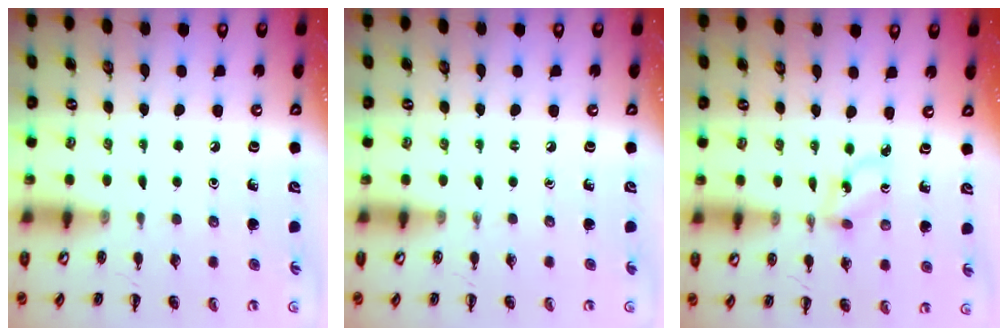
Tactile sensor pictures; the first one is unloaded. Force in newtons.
{"total": 0.0}
{"total": 1.2, "press": 1.1, "slide": 0.5}